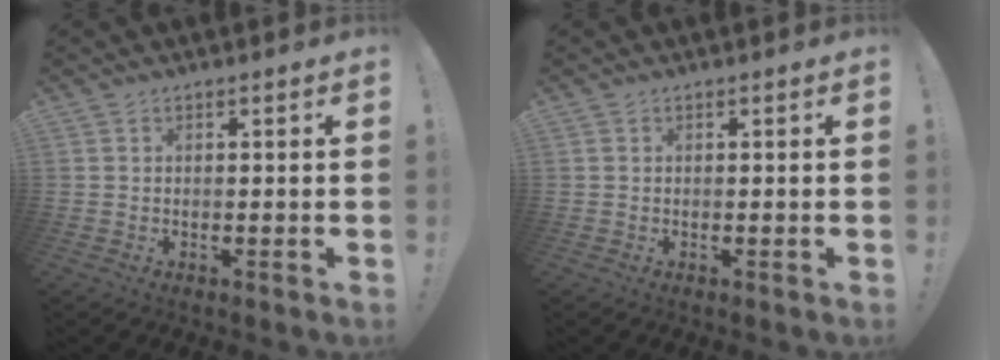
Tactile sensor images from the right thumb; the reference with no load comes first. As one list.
[{"total": 0.0}]